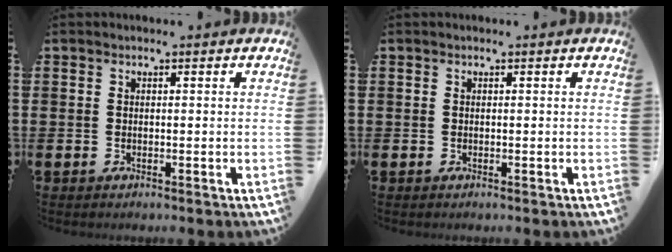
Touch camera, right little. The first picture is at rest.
{"total": 0.0}